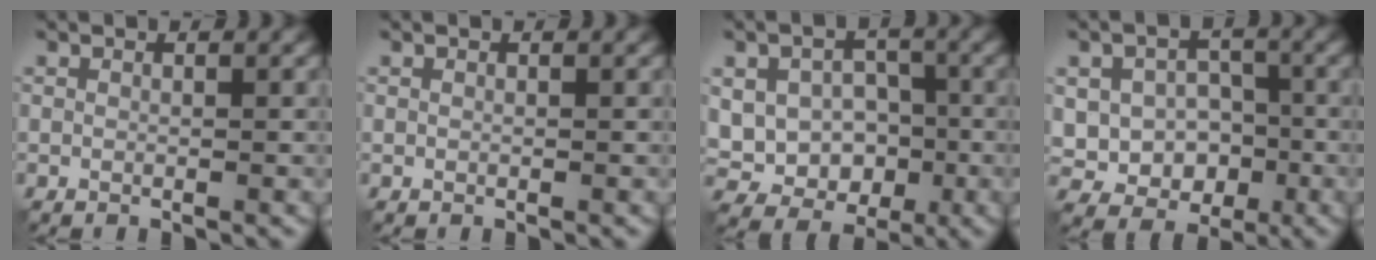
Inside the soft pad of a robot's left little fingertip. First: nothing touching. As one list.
[{"total": 0.0}, {"total": 6.6, "force": [-0.6, 5.2, 4.1], "torque": [-0.059, -0.004, -0.016]}, {"total": 5.7, "force": [-0.9, 4.5, 3.4], "torque": [-0.052, -0.001, -0.021]}]